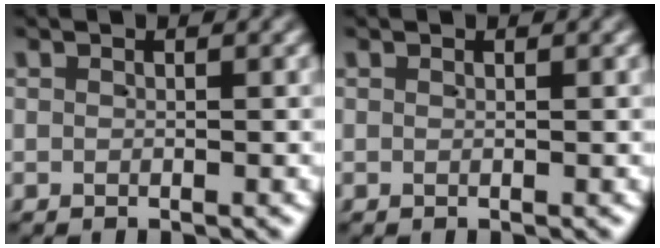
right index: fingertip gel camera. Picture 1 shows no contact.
{"total": 0.0}